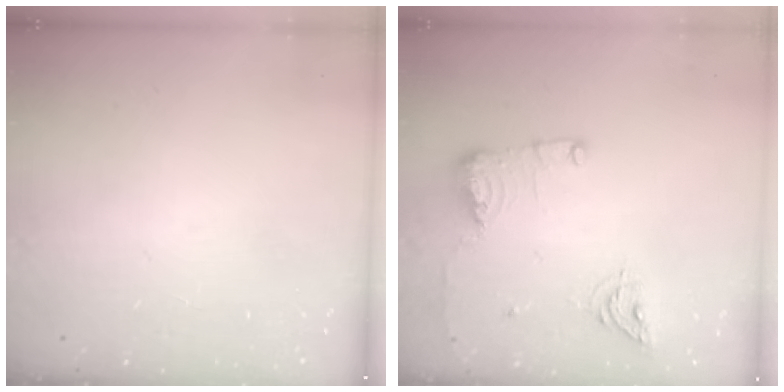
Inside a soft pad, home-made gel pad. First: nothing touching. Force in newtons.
{"total": 14.0, "press": 13.8, "slide": 2.7}